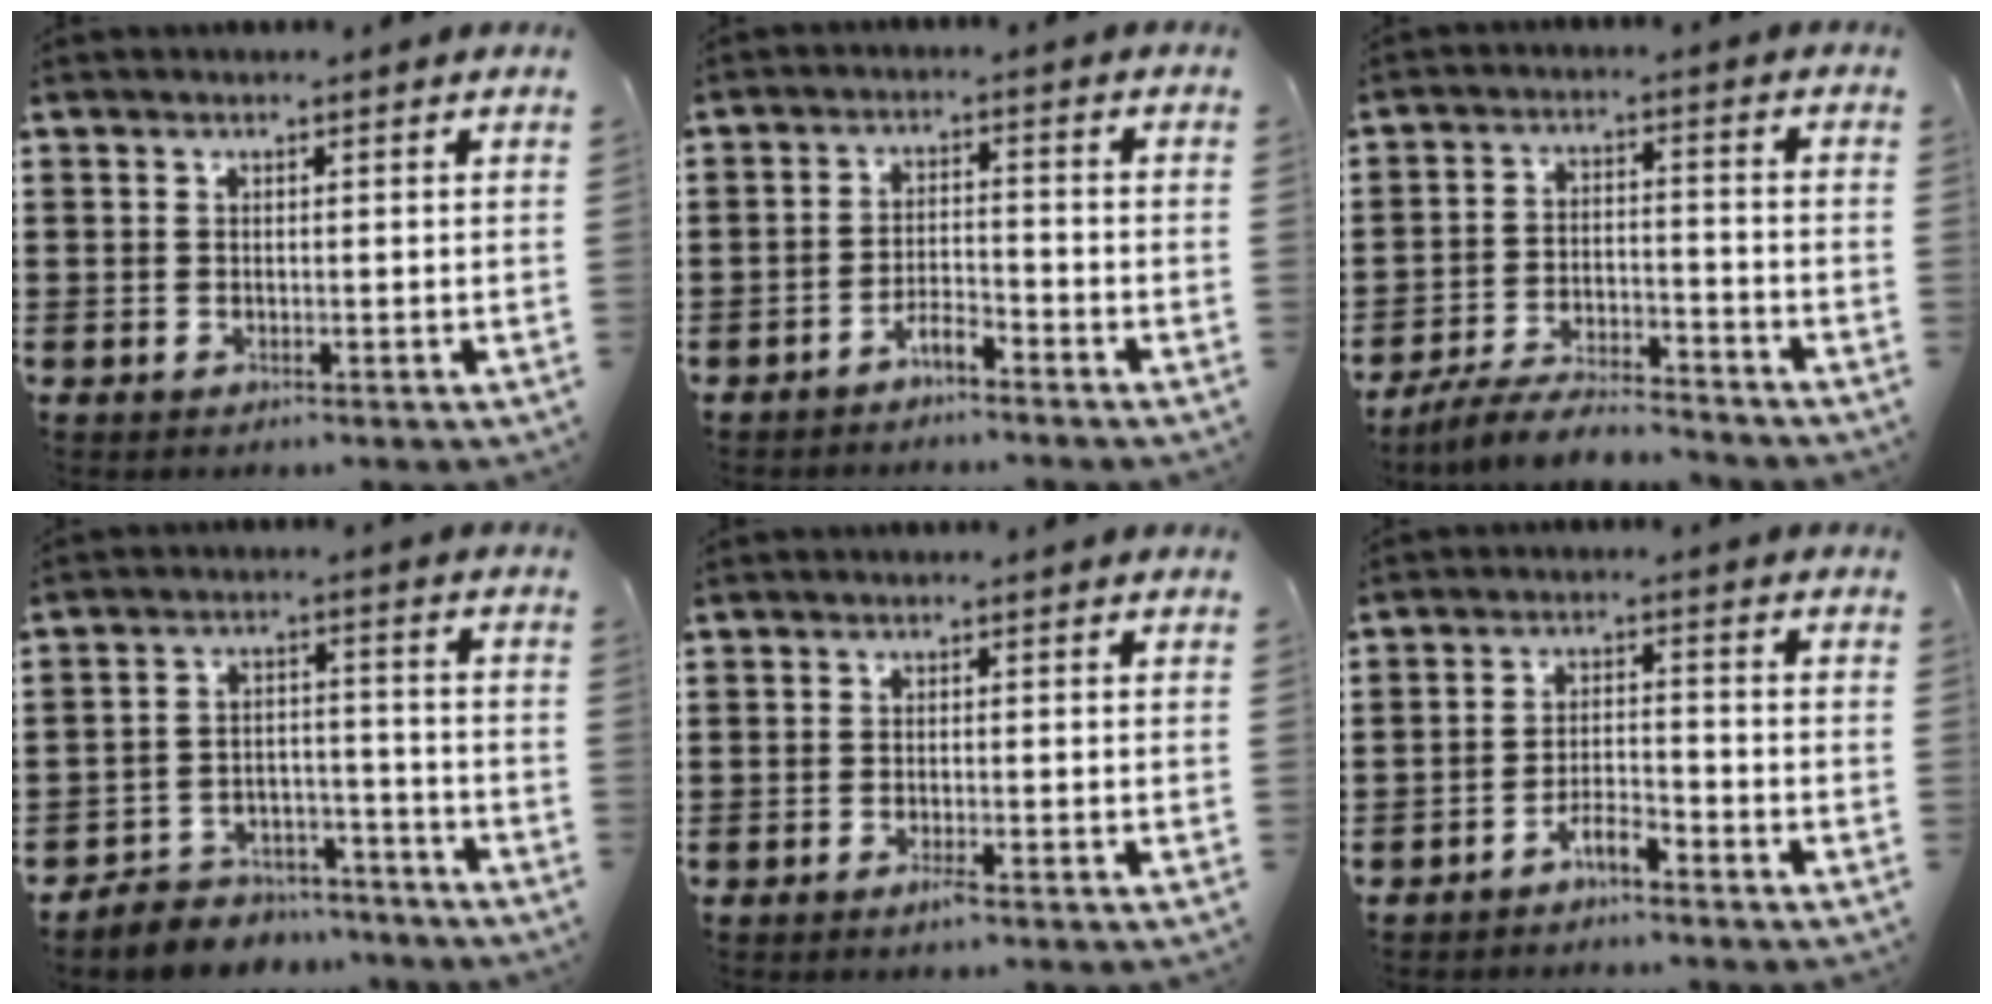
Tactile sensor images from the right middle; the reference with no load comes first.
{"total": 3.5, "force": [-3.3, 0.6, 0.9], "torque": [-0.028, 0.003, -0.070]}
{"total": 6.9, "force": [-6.5, 0.8, 2.2], "torque": [-0.043, 0.006, -0.125]}
{"total": 5.6, "force": [-5.4, 1.5, 0.1], "torque": [-0.002, 0.017, -0.111]}
{"total": 1.3, "force": [-0.9, 0.1, 1.0], "torque": [-0.018, -0.003, -0.015]}
{"total": 3.7, "force": [-3.5, 0.6, 1.2], "torque": [-0.032, 0.005, -0.073]}